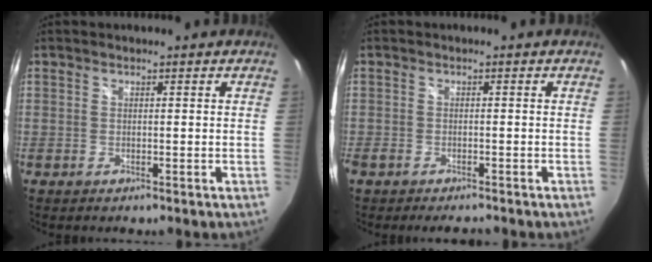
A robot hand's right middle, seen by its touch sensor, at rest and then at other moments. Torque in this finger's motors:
{"motor_torque": [0.40, -0.39, 0.02, 0.02]}